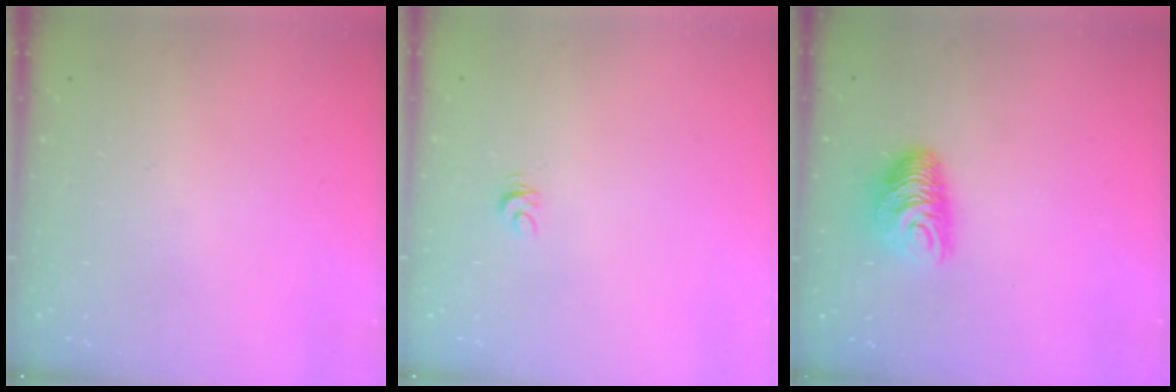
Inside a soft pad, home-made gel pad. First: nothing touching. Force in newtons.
{"total": 3.6, "press": 3.6, "slide": 0.3}
{"total": 9.2, "press": 9.2, "slide": 0.7}